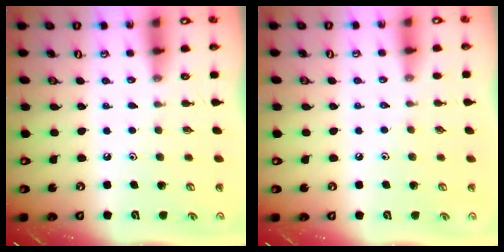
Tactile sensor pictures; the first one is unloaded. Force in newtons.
{"total": 2.1, "press": 2.1, "slide": 0.4}